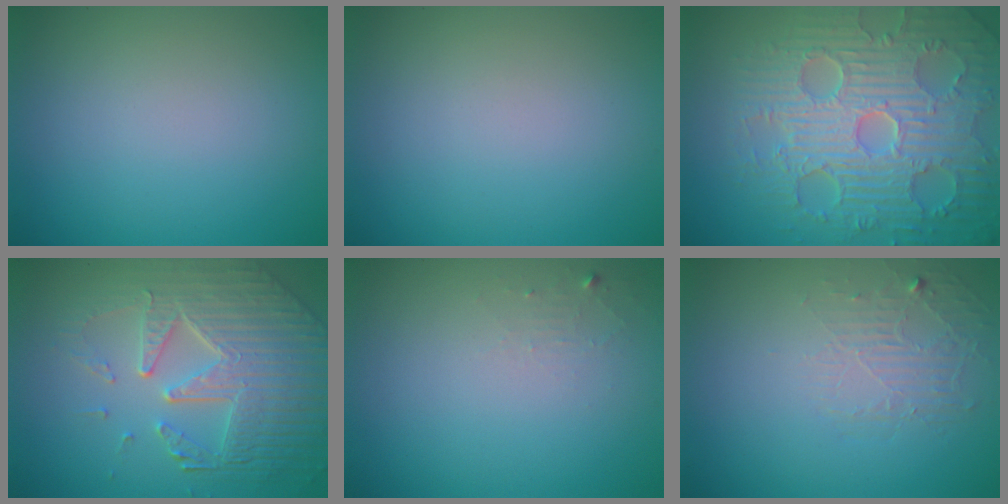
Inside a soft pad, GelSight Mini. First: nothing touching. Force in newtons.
{"total": 0.0}
{"total": 9.2, "press": 6.5, "slide": 6.5}
{"total": 8.1, "press": 5.7, "slide": 5.8}
{"total": 1.0, "press": 1.0, "slide": 0.1}
{"total": 1.9, "press": 0.6, "slide": 1.8}